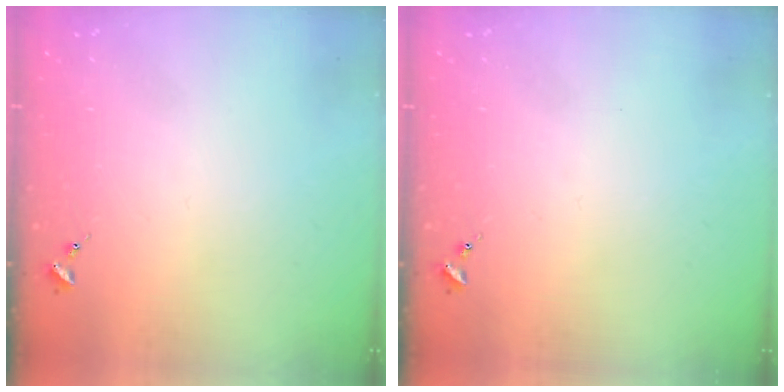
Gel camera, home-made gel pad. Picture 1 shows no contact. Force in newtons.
{"total": 0.0}